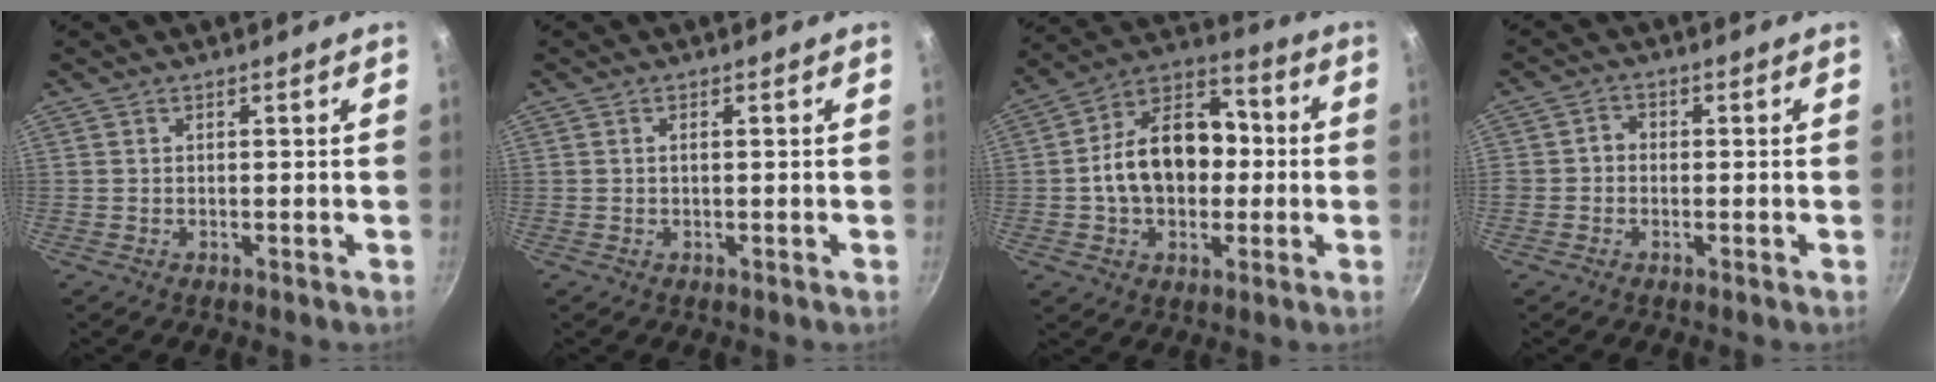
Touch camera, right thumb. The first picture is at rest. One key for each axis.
{"total": 0.7, "fx": 0.1, "fy": 0.2, "fz": 0.6, "tx": -0.014, "ty": 0.003, "tz": 0.001}
{"total": 17.2, "fx": -0.4, "fy": 11.6, "fz": 12.6, "tx": -0.174, "ty": 0.036, "tz": -0.014}
{"total": 2.6, "fx": -0.4, "fy": 2.3, "fz": 1.1, "tx": 0.000, "ty": 0.010, "tz": -0.013}